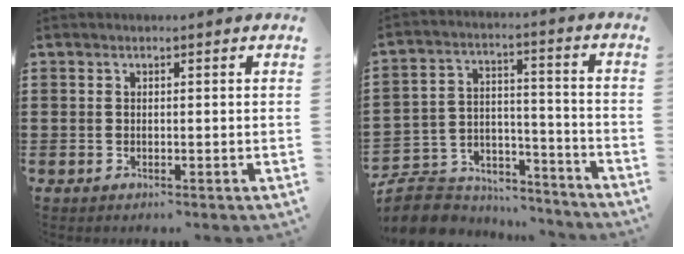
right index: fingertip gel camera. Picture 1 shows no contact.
{"total": 7.7, "force": [-7.0, 3.0, 1.3], "torque": [-0.042, 0.010, -0.139]}